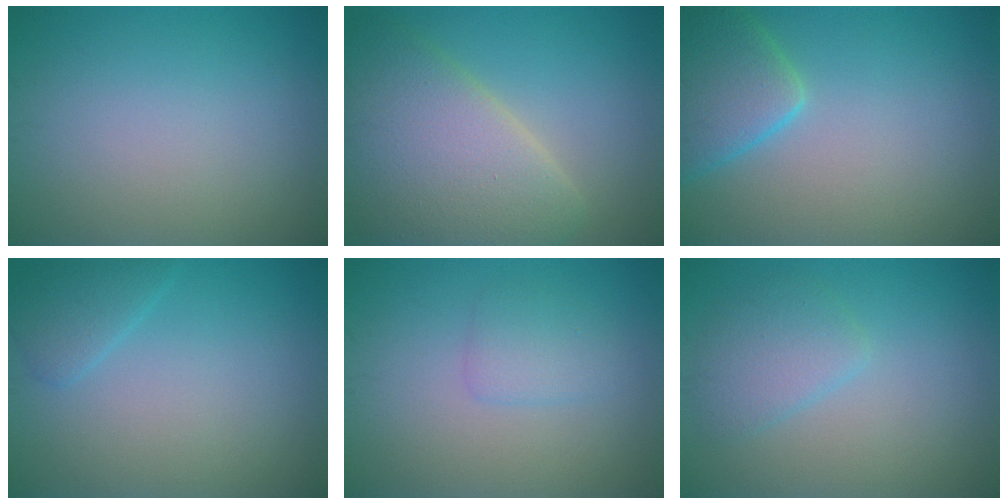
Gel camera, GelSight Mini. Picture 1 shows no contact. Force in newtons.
{"total": 8.5, "press": 8.5, "slide": 0.6}
{"total": 5.0, "press": 5.0, "slide": 0.4}
{"total": 1.8, "press": 1.8, "slide": 0.1}
{"total": 1.8, "press": 1.8, "slide": 0.0}
{"total": 2.7, "press": 2.7, "slide": 0.2}